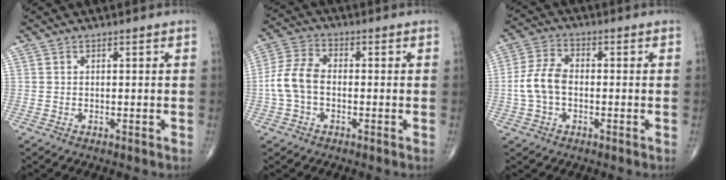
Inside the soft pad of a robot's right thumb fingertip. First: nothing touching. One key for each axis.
{"total": 7.7, "fx": -1.2, "fy": 4.8, "fz": 5.8, "tx": -0.128, "ty": 0.024, "tz": -0.032}
{"total": 7.4, "fx": -1.0, "fy": 4.6, "fz": 5.7, "tx": -0.122, "ty": 0.023, "tz": -0.025}